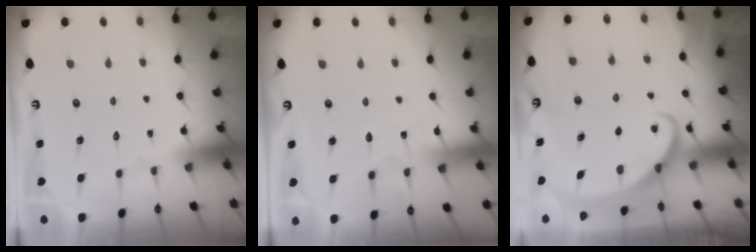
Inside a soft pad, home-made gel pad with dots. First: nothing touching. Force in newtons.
{"total": 2.1, "press": 2.1, "slide": 0.3}
{"total": 2.0, "press": 2.0, "slide": 0.1}